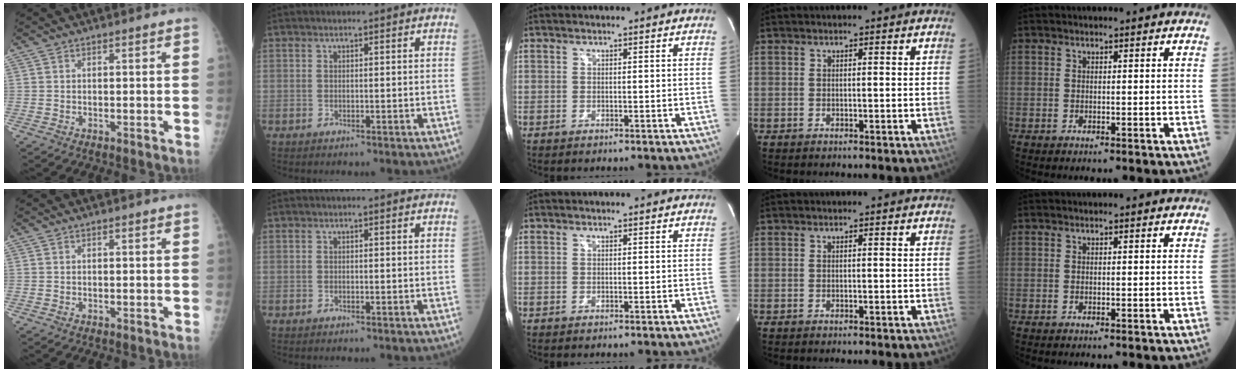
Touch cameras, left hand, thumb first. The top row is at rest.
{}